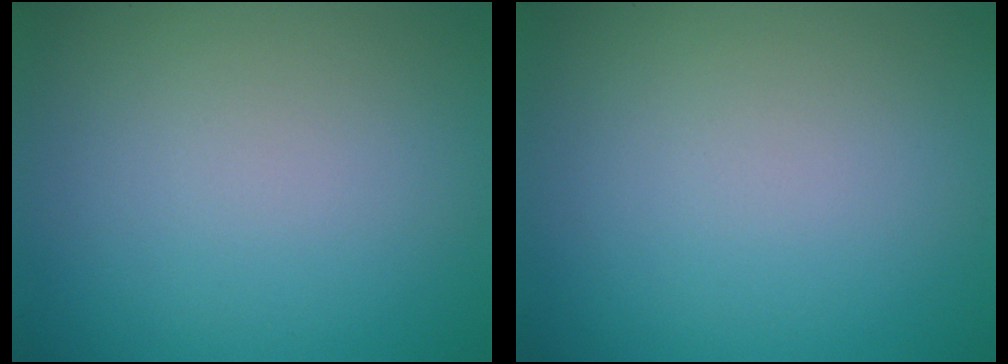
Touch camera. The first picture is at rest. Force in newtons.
{"total": 0.0}